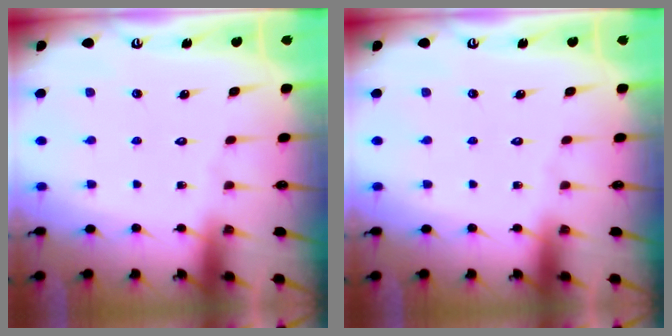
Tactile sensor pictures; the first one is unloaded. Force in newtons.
{"total": 0.0}